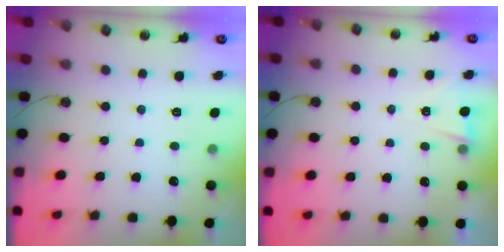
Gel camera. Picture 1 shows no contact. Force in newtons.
{"total": 1.5, "press": 1.3, "slide": 0.8}